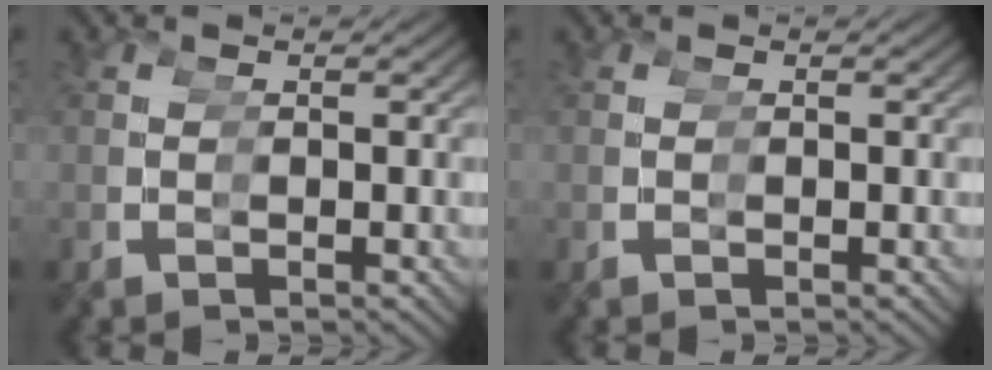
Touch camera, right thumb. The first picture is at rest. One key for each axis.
{"total": 0.0}